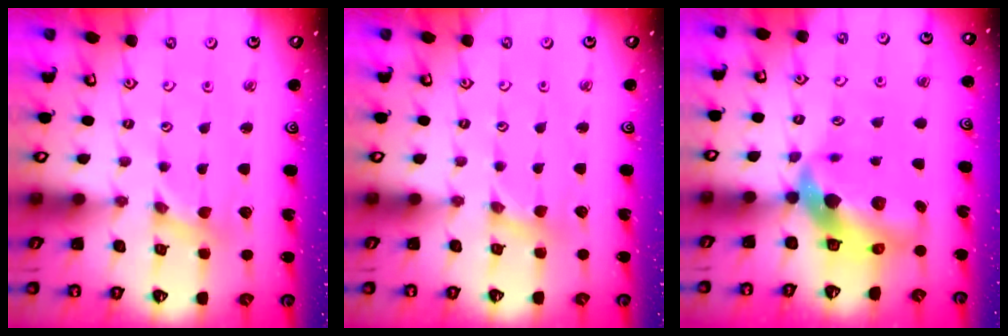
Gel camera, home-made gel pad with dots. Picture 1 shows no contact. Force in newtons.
{"total": 1.7, "press": 1.7, "slide": 0.3}
{"total": 11.3, "press": 11.2, "slide": 1.8}